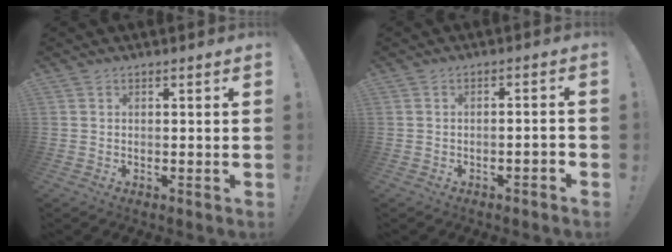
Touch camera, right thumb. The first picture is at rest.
{"total": 2.5, "force": [-1.7, 0.2, 1.8], "torque": [-0.025, 0.005, -0.029]}